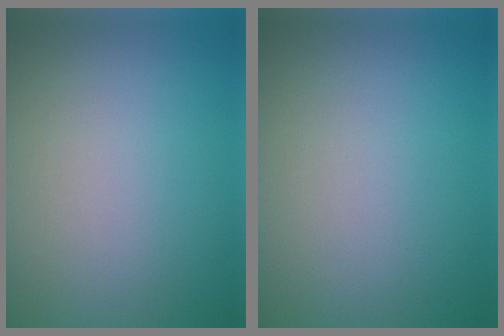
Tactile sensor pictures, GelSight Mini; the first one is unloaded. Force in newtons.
{"total": 0.0}